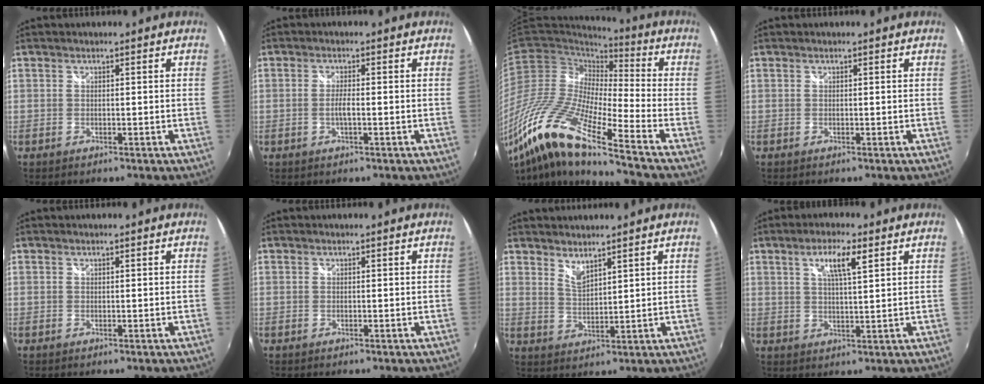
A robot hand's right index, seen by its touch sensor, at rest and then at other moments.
{"total": 2.0, "force": [-0.6, 0.2, 1.9], "torque": [-0.038, -0.003, -0.011]}
{"total": 22.8, "force": [-14.4, 2.9, 17.4], "torque": [-0.320, -0.046, -0.298]}
{"total": 0.0}
{"total": 0.0}
{"total": 0.0}
{"total": 3.6, "force": [3.2, 0.6, 1.6], "torque": [-0.026, -0.006, 0.056]}
{"total": 6.1, "force": [2.9, 1.1, 5.2], "torque": [-0.094, 0.004, 0.049]}